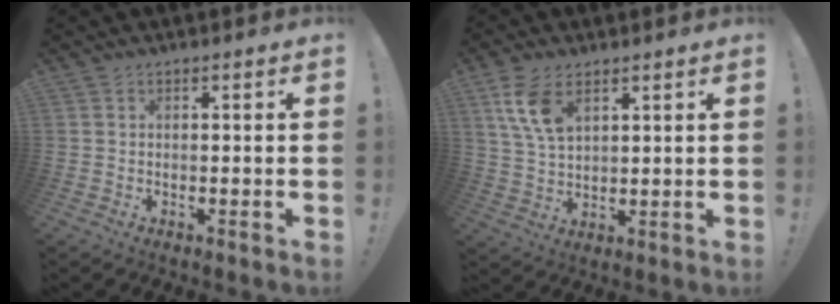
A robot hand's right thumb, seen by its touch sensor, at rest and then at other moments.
{"total": 9.7, "force": [5.0, 5.3, 6.4], "torque": [-0.129, -0.017, 0.094]}